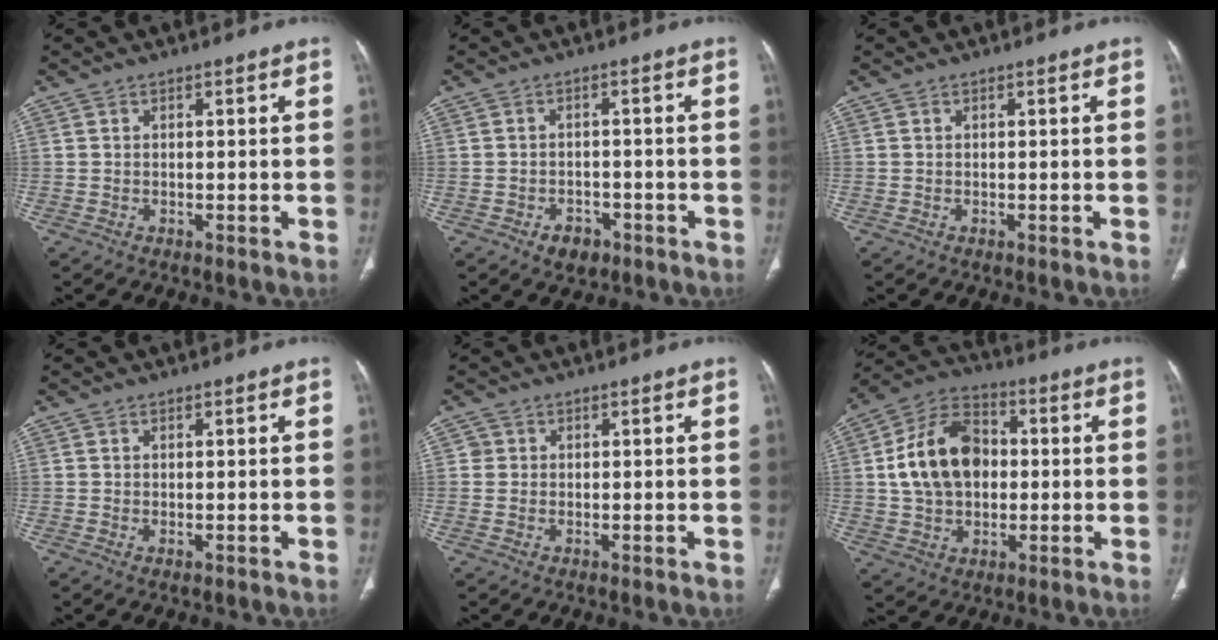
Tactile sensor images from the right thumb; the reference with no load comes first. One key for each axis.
{"total": 4.0, "fx": -2.3, "fy": 2.8, "fz": 1.8, "tx": -0.015, "ty": 0.014, "tz": -0.027}
{"total": 0.0}
{"total": 0.6, "fx": -0.1, "fy": 0.3, "fz": 0.5, "tx": -0.010, "ty": -0.003, "tz": 0.000}
{"total": 1.7, "fx": 0.3, "fy": 1.7, "fz": 0.1, "tx": 0.009, "ty": 0.004, "tz": 0.001}
{"total": 16.0, "fx": 1.1, "fy": 11.4, "fz": 11.2, "tx": -0.175, "ty": 0.022, "tz": 0.016}